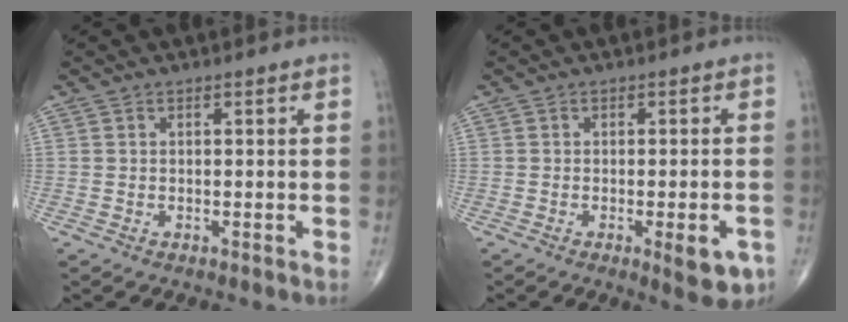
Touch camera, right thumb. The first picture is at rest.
{"total": 6.1, "force": [-2.6, 2.0, 5.2], "torque": [-0.054, 0.001, -0.026]}